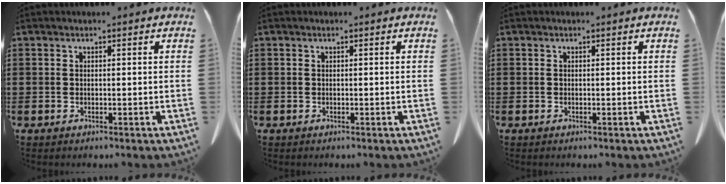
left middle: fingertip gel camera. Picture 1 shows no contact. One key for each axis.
{"total": 0.0}
{"total": 0.0}